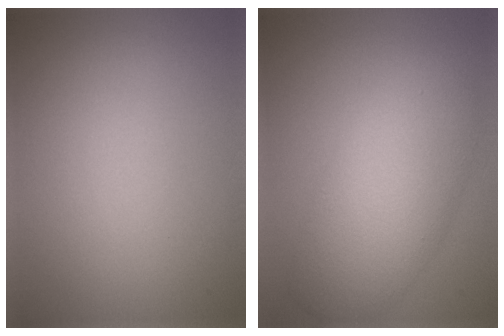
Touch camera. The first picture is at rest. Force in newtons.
{"total": 6.9, "press": 6.9, "slide": 0.1}